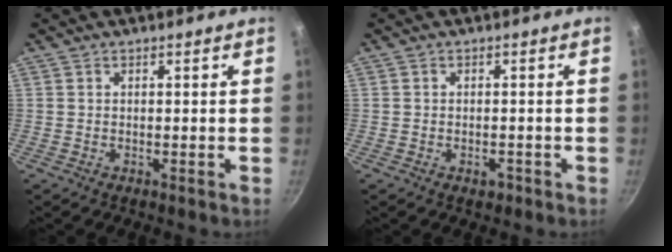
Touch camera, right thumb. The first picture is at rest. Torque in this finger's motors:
{"motor_torque": [-0.08, 0.29, -0.46, 0.23, 0.02]}